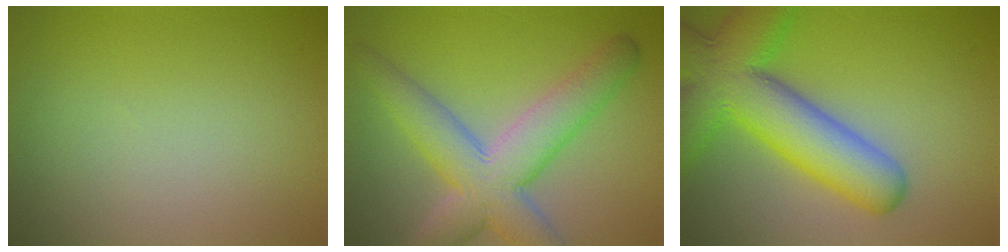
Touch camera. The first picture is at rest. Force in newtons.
{"total": 8.1, "press": 8.1, "slide": 0.6}
{"total": 10.5, "press": 10.5, "slide": 0.7}